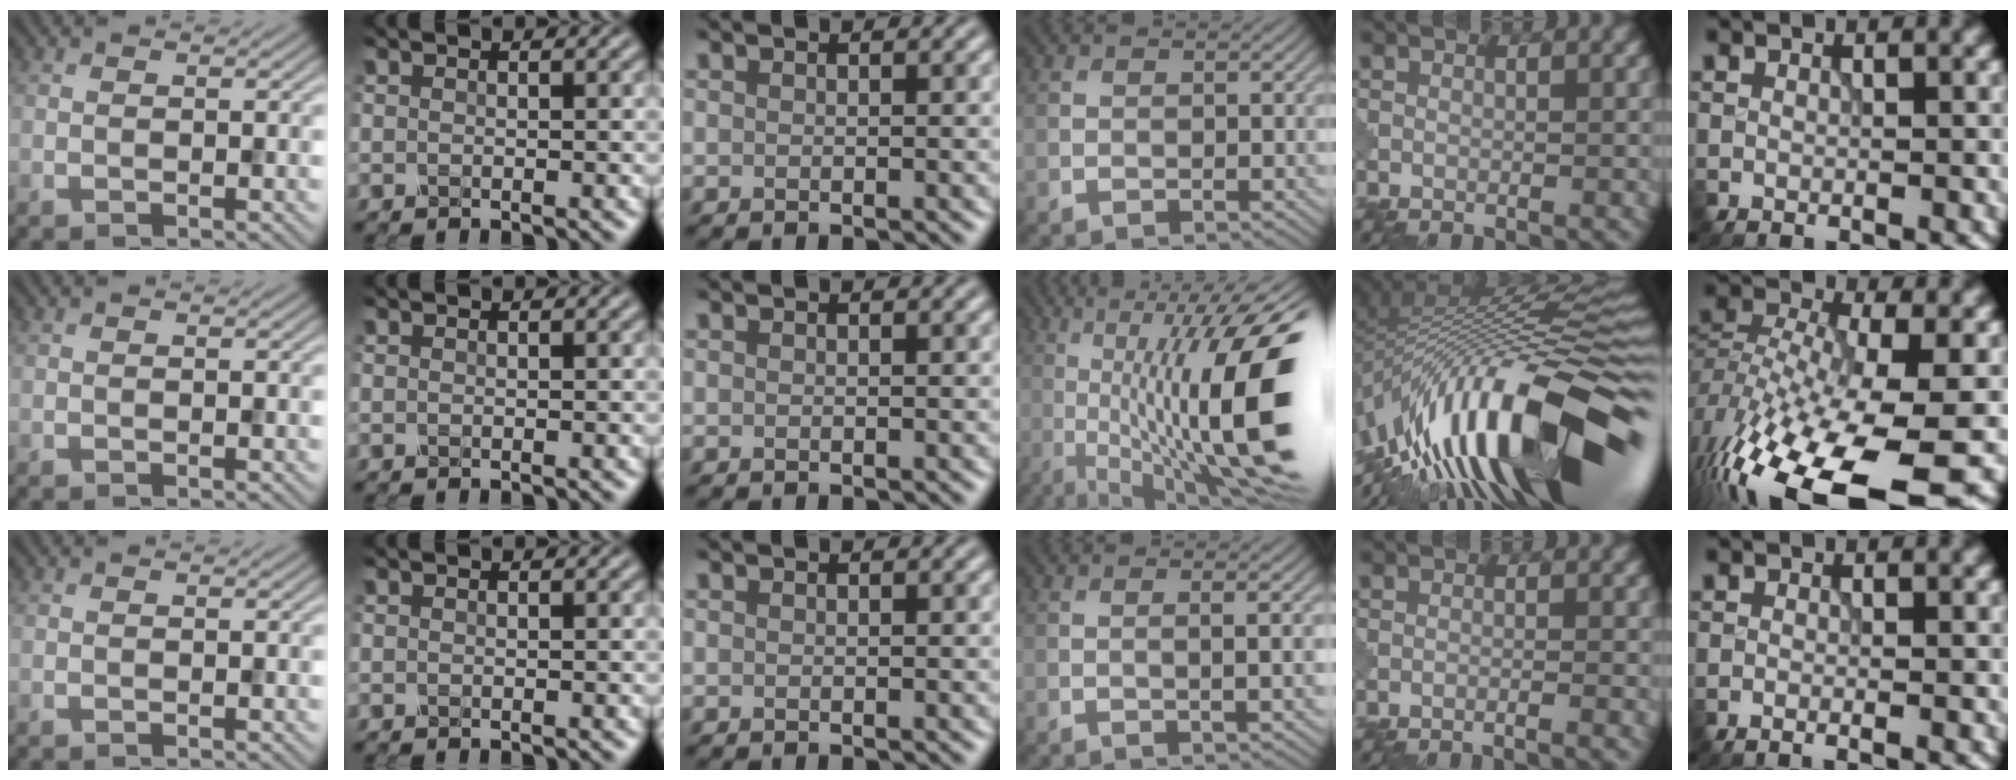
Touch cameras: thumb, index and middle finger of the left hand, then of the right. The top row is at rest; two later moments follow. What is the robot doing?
{"motion": "shake", "object": "plastic piggy bank"}